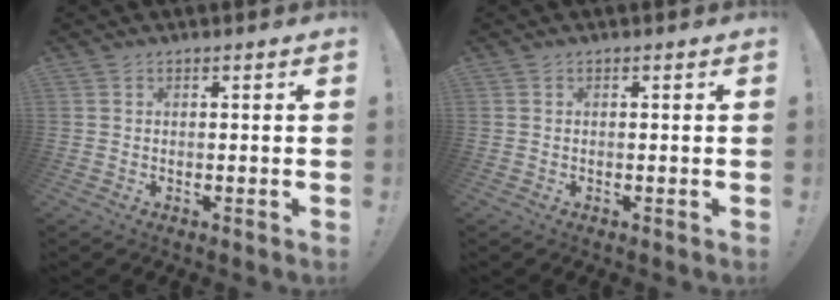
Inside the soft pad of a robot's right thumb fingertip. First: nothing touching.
{"total": 0.0}